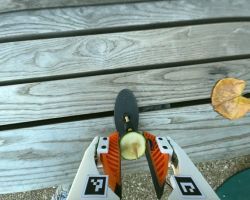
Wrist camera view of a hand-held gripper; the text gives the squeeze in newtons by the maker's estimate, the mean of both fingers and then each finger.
{"total": 9.8, "left": 9.8, "right": 9.8}